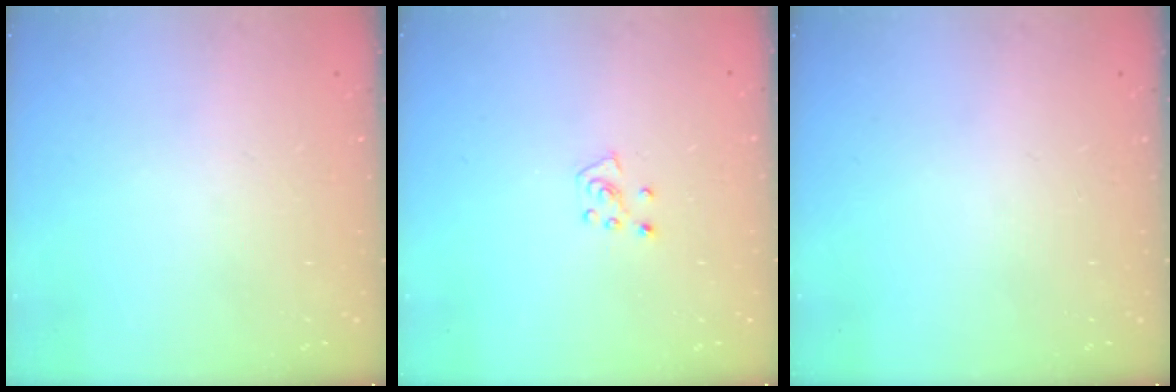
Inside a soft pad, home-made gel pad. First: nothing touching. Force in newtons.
{"total": 5.0, "press": 5.0, "slide": 0.4}
{"total": 0.0}